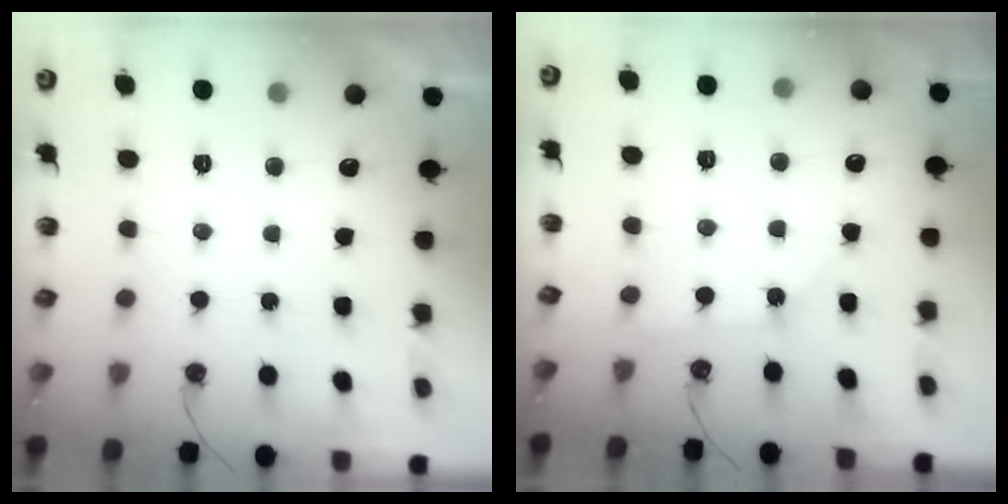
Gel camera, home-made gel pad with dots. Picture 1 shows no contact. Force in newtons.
{"total": 2.5, "press": 2.5, "slide": 0.4}